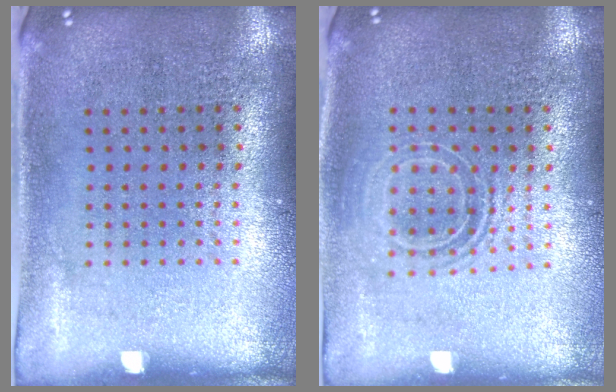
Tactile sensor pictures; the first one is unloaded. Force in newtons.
{"total": 1.6, "press": 1.2, "slide": 1.0}